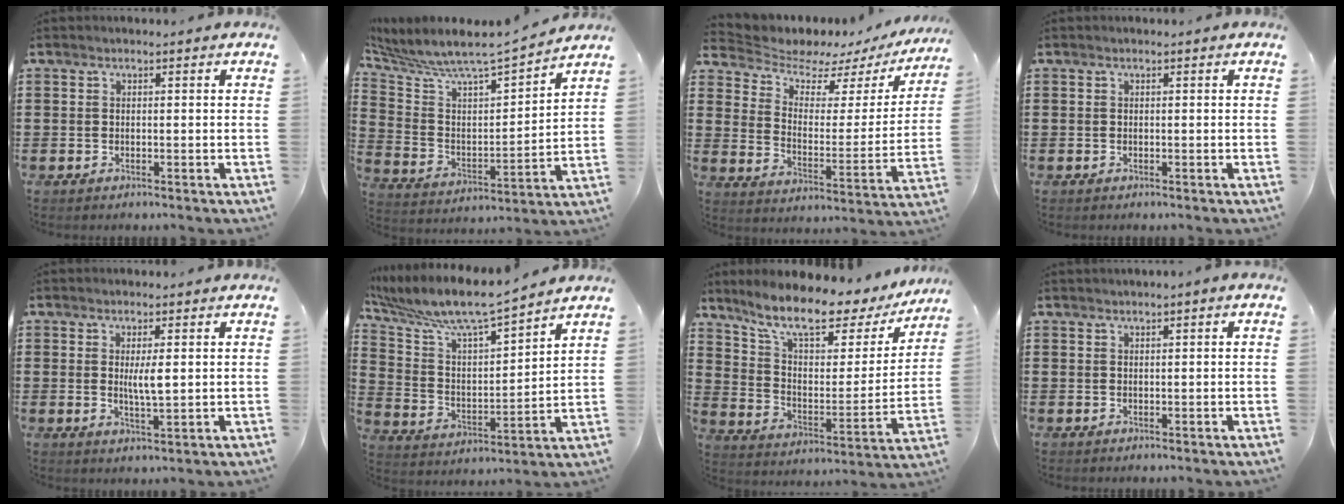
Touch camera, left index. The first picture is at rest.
{"total": 5.9, "force": [5.5, 0.5, 1.9], "torque": [-0.068, -0.055, 0.086]}
{"total": 5.0, "force": [4.2, 2.2, 1.6], "torque": [-0.051, -0.035, 0.066]}
{"total": 0.0}
{"total": 3.5, "force": [0.7, 0.6, 3.4], "torque": [-0.066, 0.001, 0.009]}
{"total": 8.4, "force": [7.5, 1.2, 3.8], "torque": [-0.108, -0.052, 0.124]}
{"total": 10.7, "force": [8.7, 2.4, 5.7], "torque": [-0.133, -0.054, 0.145]}
{"total": 0.6, "force": [0.4, -0.1, 0.4], "torque": [-0.007, -0.002, 0.008]}